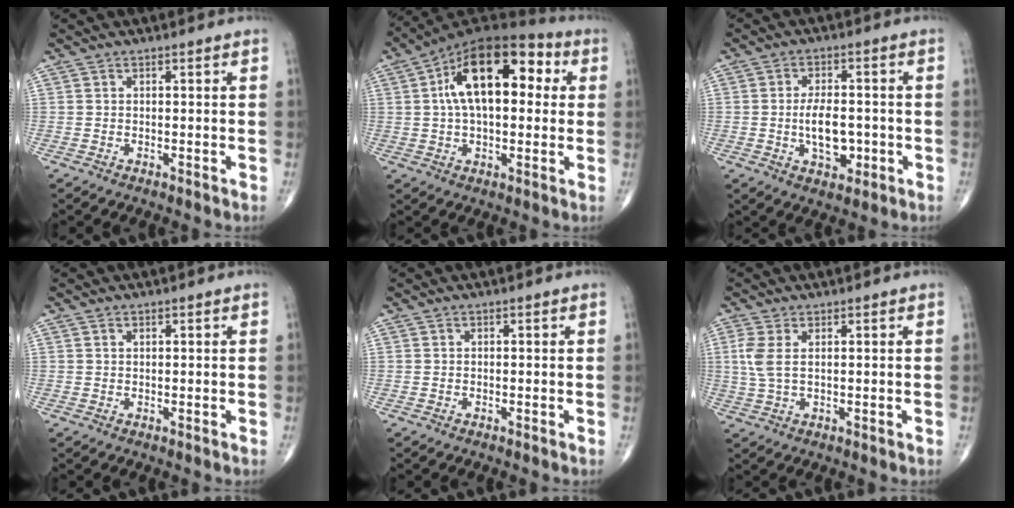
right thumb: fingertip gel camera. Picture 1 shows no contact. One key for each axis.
{"total": 19.0, "fx": 4.0, "fy": 10.1, "fz": 15.6, "tx": -0.226, "ty": 0.031, "tz": 0.051}
{"total": 7.3, "fx": -1.4, "fy": 4.2, "fz": 5.8, "tx": -0.079, "ty": 0.008, "tz": -0.019}
{"total": 0.5, "fx": 0.3, "fy": 0.3, "fz": 0.3, "tx": -0.003, "ty": -0.002, "tz": 0.005}
{"total": 0.0}
{"total": 4.3, "fx": 1.1, "fy": 1.8, "fz": 3.8, "tx": -0.102, "ty": -0.001, "tz": 0.026}